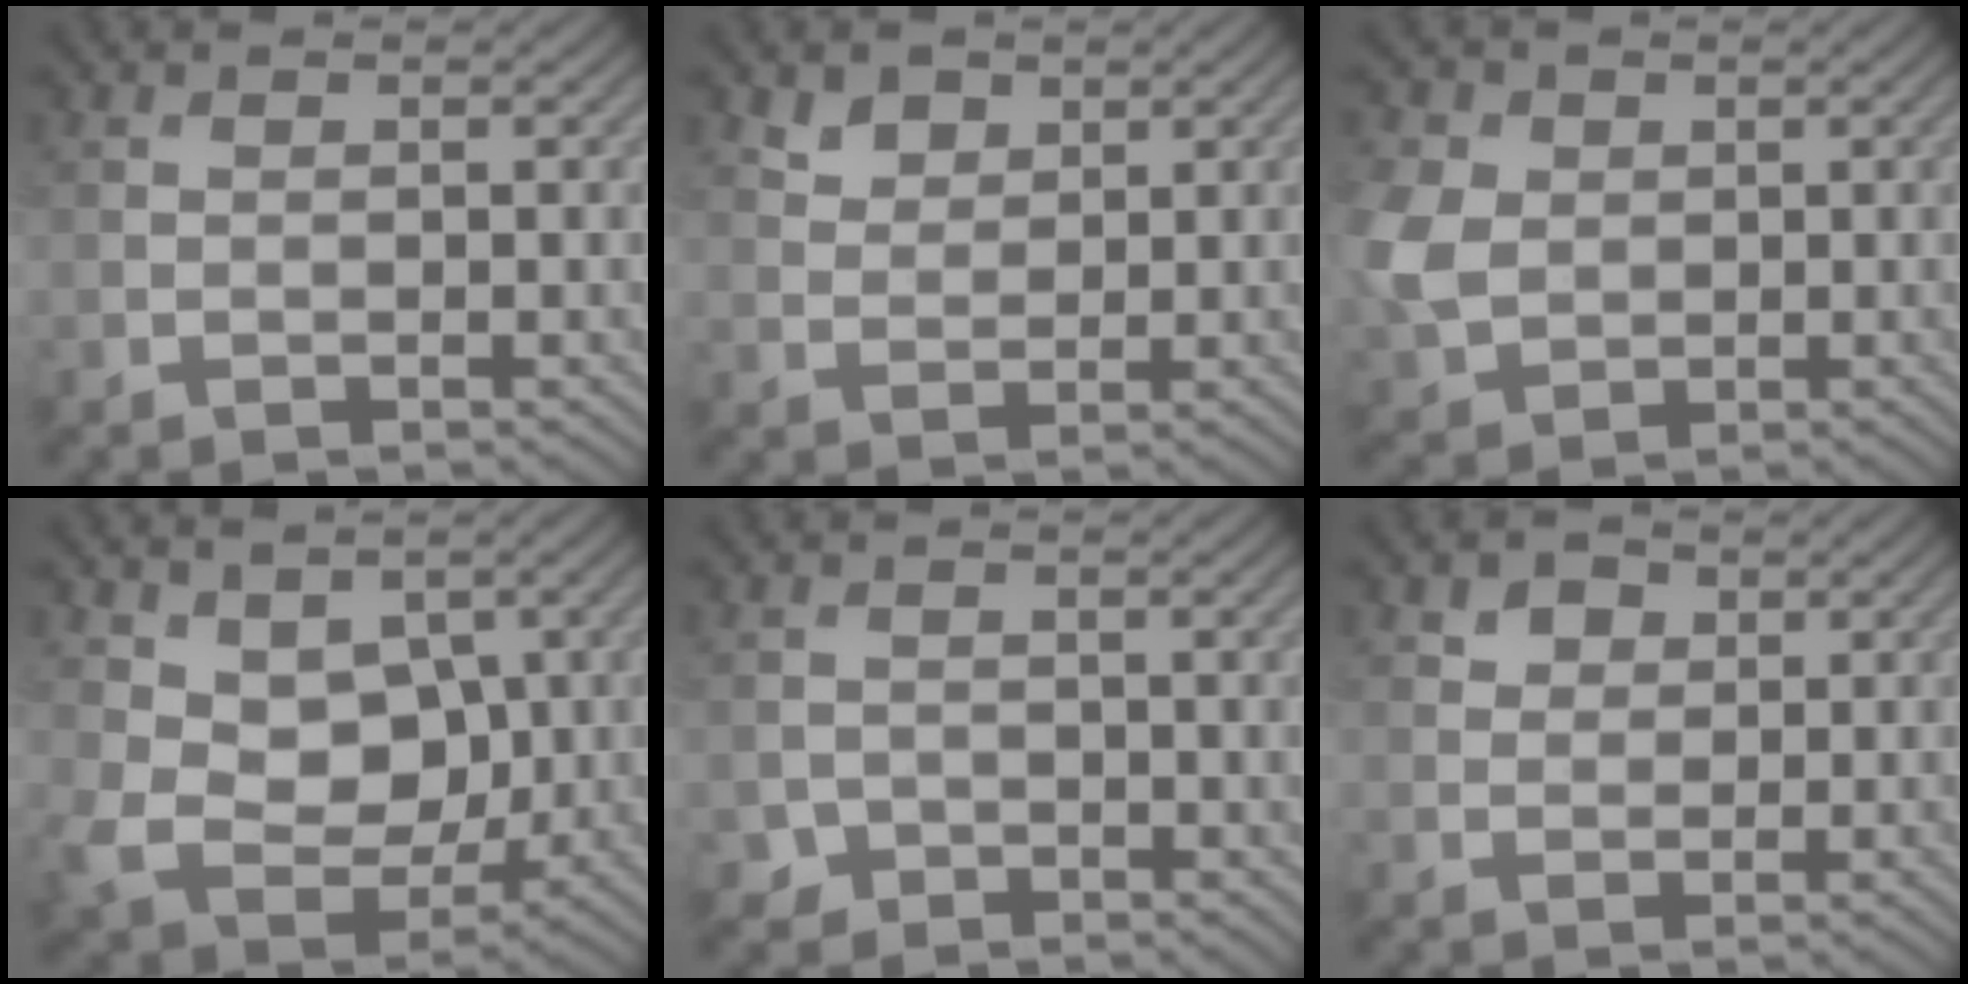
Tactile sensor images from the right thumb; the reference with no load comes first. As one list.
[{"total": 2.5, "force": [1.8, 1.5, 0.8], "torque": [-0.021, -0.002, 0.037]}, {"total": 6.8, "force": [0.6, 5.5, 4.0], "torque": [-0.136, 0.005, 0.008]}, {"total": 8.2, "force": [2.3, 6.0, 5.0], "torque": [-0.120, -0.023, 0.032]}, {"total": 1.5, "force": [-0.7, 1.4, 0.2], "torque": [0.004, -0.004, -0.015]}, {"total": 2.6, "force": [1.3, 1.9, 1.1], "torque": [-0.023, 0.001, 0.020]}]